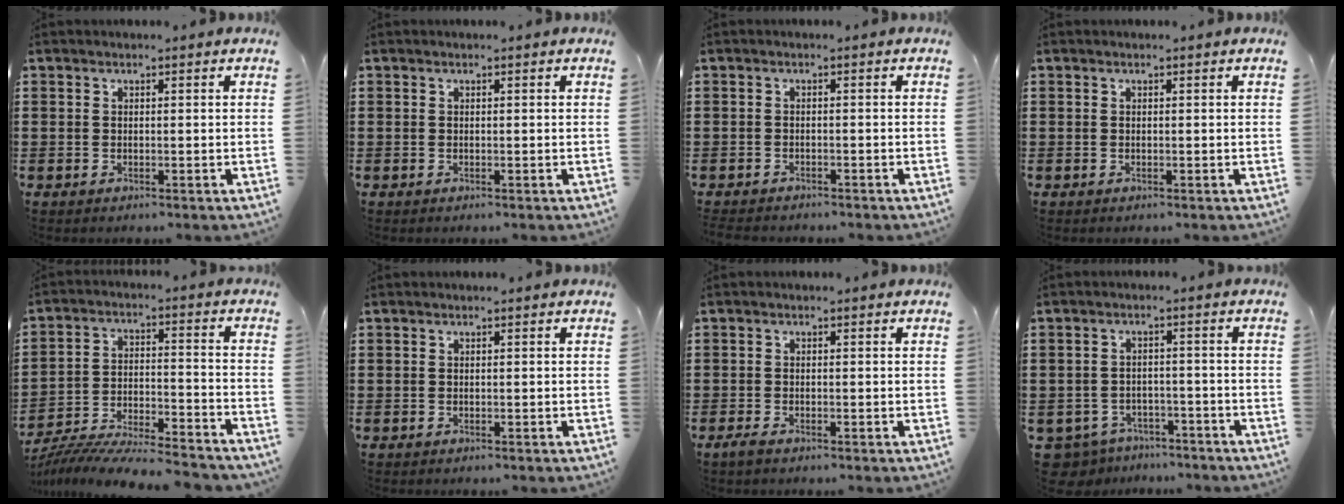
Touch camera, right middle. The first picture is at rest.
{"total": 0.0}
{"total": 1.1, "force": [-1.0, 0.2, 0.1], "torque": [-0.005, 0.001, -0.023]}
{"total": 0.0}
{"total": 7.9, "force": [-7.7, 0.2, 1.8], "torque": [-0.028, 0.007, -0.152]}
{"total": 0.0}
{"total": 1.1, "force": [-0.8, 0.3, 0.7], "torque": [-0.023, -0.004, -0.019]}
{"total": 3.8, "force": [-3.7, 1.0, 0.1], "torque": [-0.025, 0.000, -0.083]}